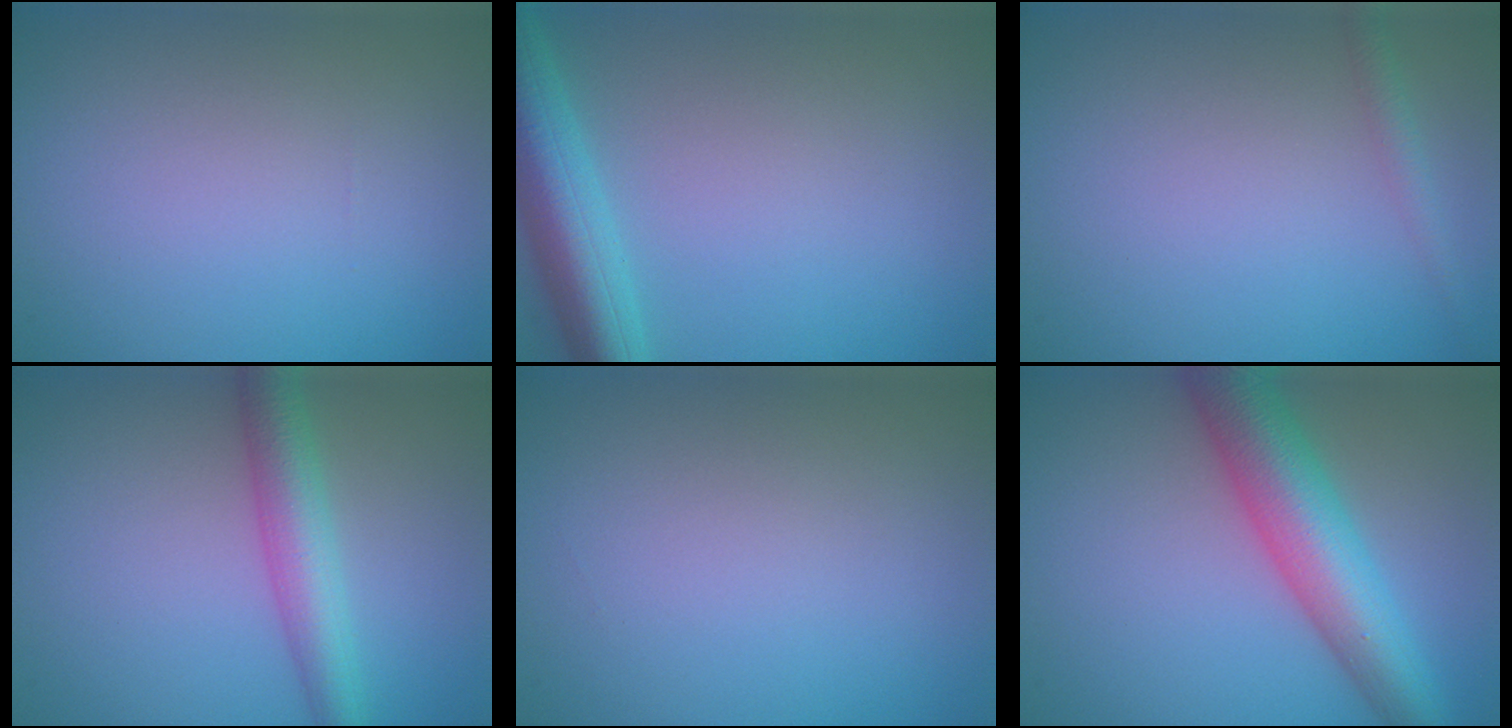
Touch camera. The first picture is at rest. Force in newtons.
{"total": 6.3, "press": 6.3, "slide": 0.3}
{"total": 1.4, "press": 1.4, "slide": 0.1}
{"total": 4.7, "press": 4.7, "slide": 0.1}
{"total": 0.0}
{"total": 8.6, "press": 8.6, "slide": 0.4}